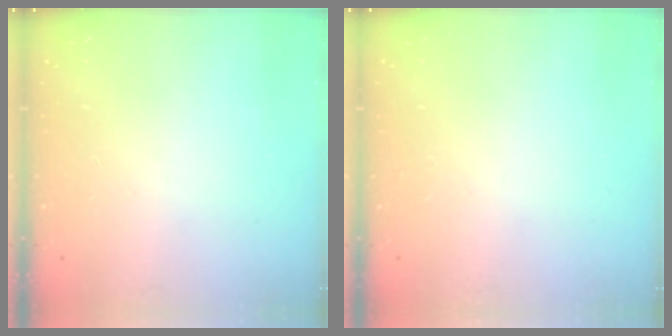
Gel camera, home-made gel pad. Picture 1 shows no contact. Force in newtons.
{"total": 0.0}